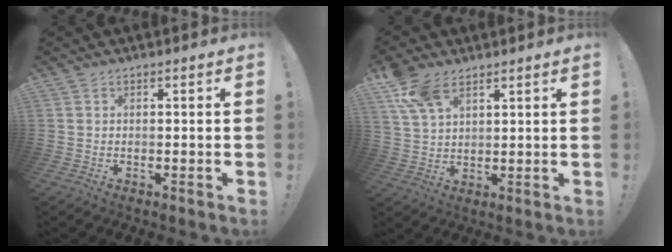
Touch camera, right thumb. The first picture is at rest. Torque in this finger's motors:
{"motor_torque": [0.13, 0.23, 0.12, 0.12, 0.07]}